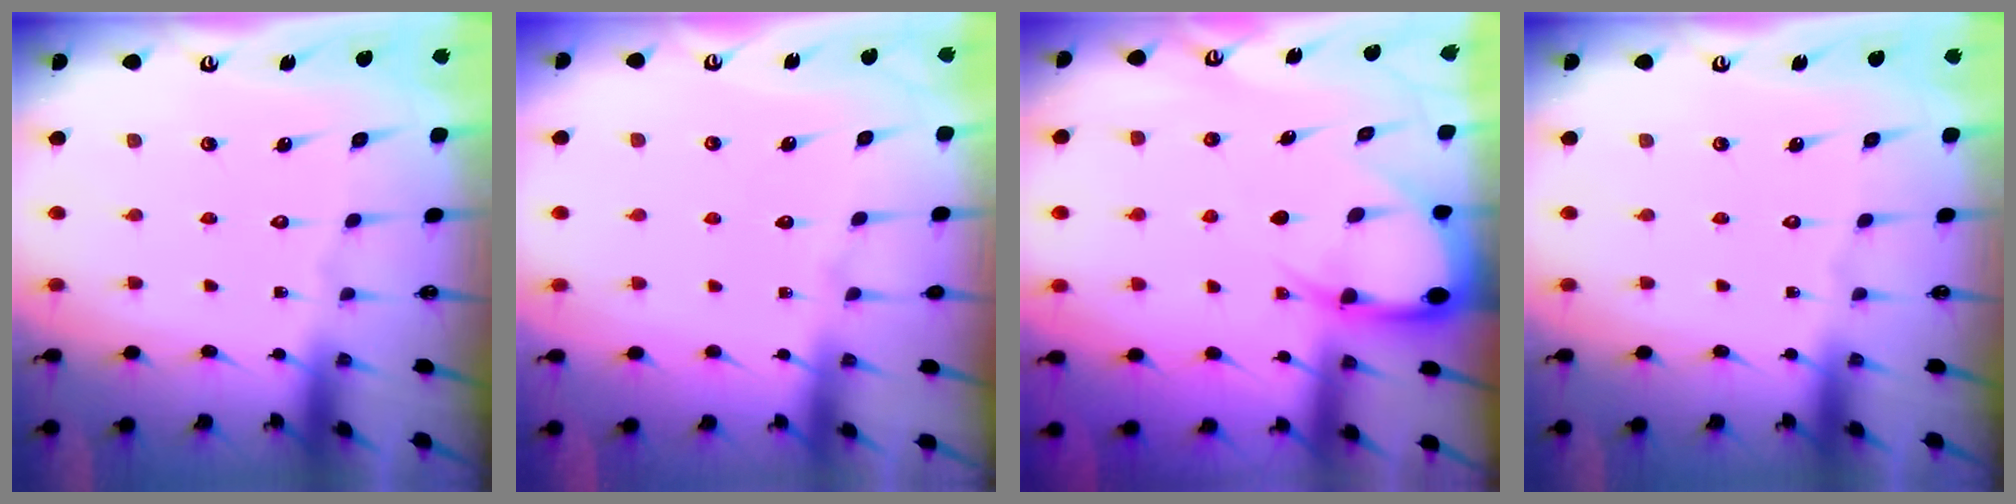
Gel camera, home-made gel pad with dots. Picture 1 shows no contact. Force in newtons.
{"total": 4.5, "press": 4.5, "slide": 0.6}
{"total": 6.5, "press": 6.5, "slide": 0.7}
{"total": 0.0}